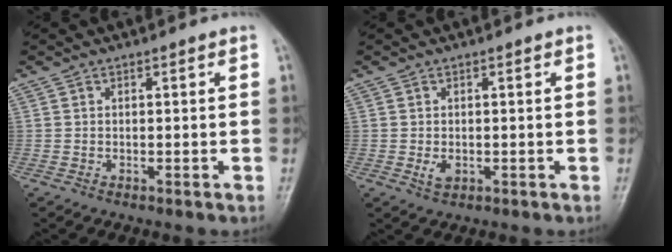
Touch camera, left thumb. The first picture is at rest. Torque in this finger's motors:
{"motor_torque": [0.28, 0.45, 0.29, -0.11, 0.01]}